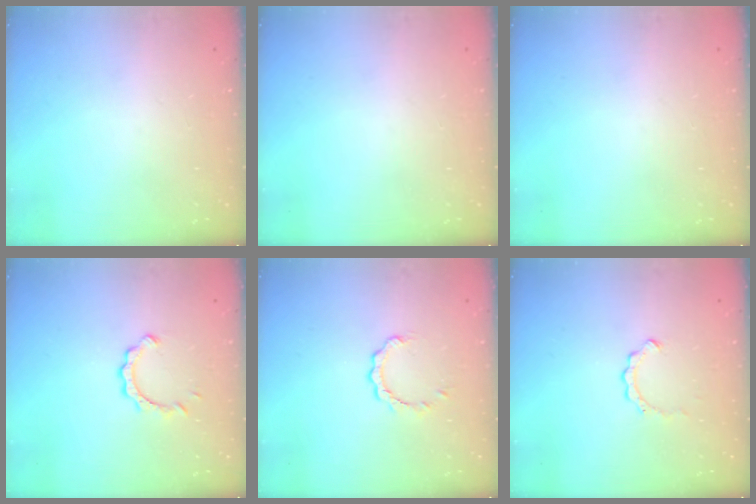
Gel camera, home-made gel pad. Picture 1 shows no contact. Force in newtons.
{"total": 0.0}
{"total": 0.0}
{"total": 5.1, "press": 5.1, "slide": 0.6}
{"total": 2.5, "press": 2.5, "slide": 0.3}
{"total": 2.6, "press": 2.6, "slide": 0.3}